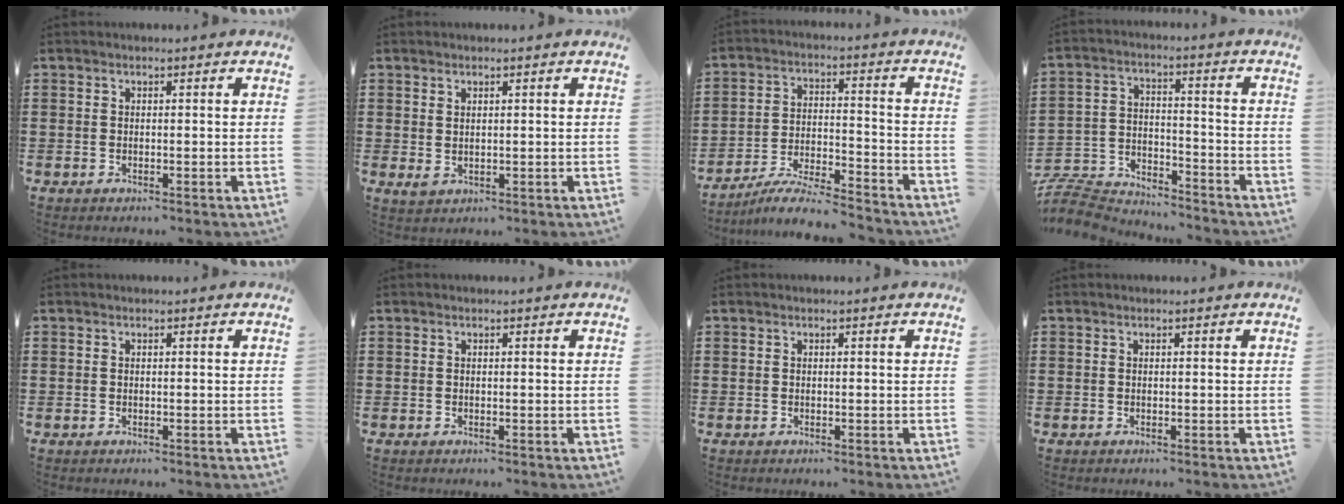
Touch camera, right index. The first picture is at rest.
{"total": 1.5, "force": [0.9, 0.7, 1.0], "torque": [-0.021, -0.002, 0.019]}
{"total": 6.8, "force": [-6.4, 0.2, 2.3], "torque": [-0.044, 0.006, -0.123]}
{"total": 7.7, "force": [-7.5, 1.7, 1.0], "torque": [-0.033, 0.017, -0.152]}
{"total": 0.0}
{"total": 0.0}
{"total": 0.0}
{"total": 0.0}